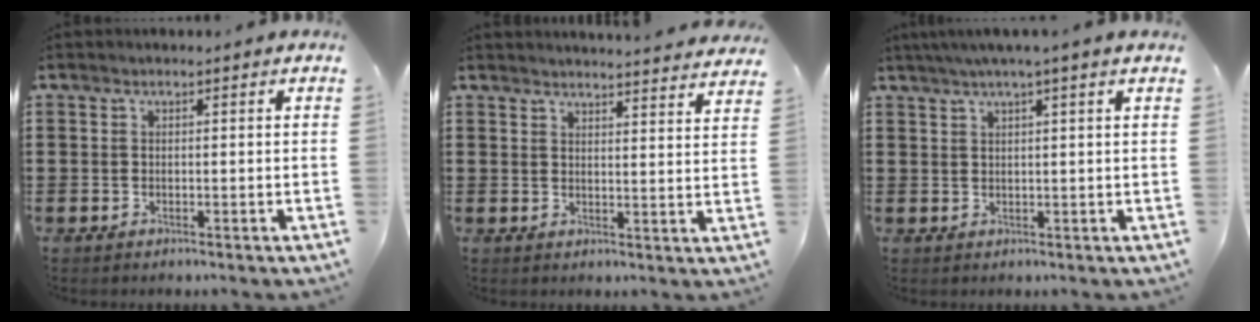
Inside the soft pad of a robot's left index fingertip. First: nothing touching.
{"total": 3.5, "force": [3.4, -0.8, 0.1], "torque": [-0.006, -0.024, 0.058]}
{"total": 2.4, "force": [1.6, -0.5, 1.7], "torque": [-0.034, 0.001, 0.028]}